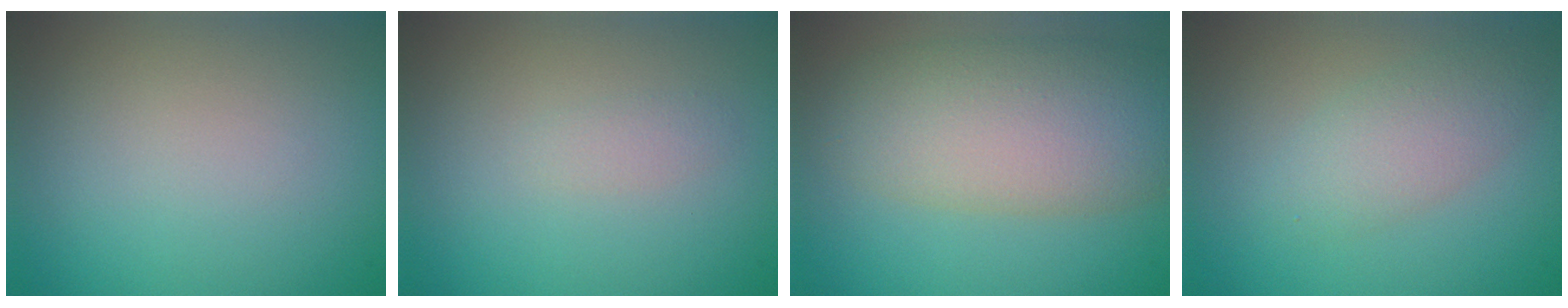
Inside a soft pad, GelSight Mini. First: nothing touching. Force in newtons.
{"total": 0.8, "press": 0.8, "slide": 0.1}
{"total": 8.0, "press": 8.0, "slide": 0.5}
{"total": 2.9, "press": 2.9, "slide": 0.1}